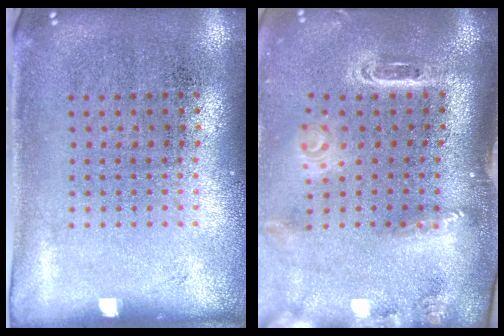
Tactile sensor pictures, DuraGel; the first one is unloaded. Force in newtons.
{"total": 2.9, "press": 2.1, "slide": 2.0}